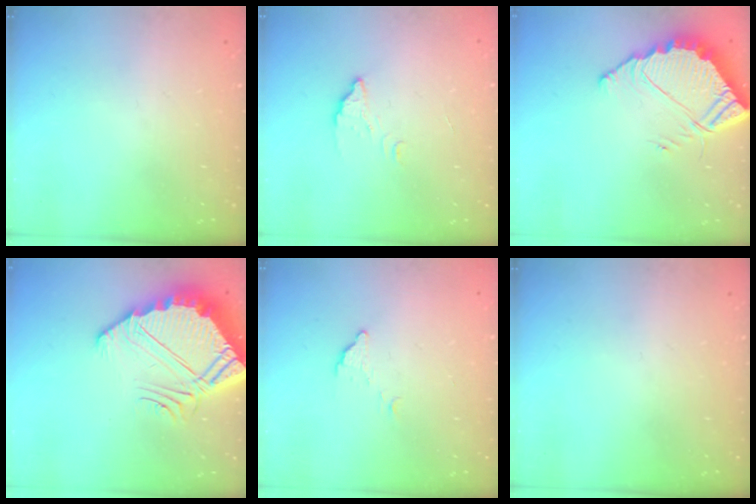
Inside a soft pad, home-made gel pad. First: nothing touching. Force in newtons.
{"total": 2.3, "press": 2.3, "slide": 0.1}
{"total": 6.8, "press": 6.8, "slide": 0.4}
{"total": 10.4, "press": 10.4, "slide": 0.6}
{"total": 3.6, "press": 3.6, "slide": 0.1}
{"total": 0.0}